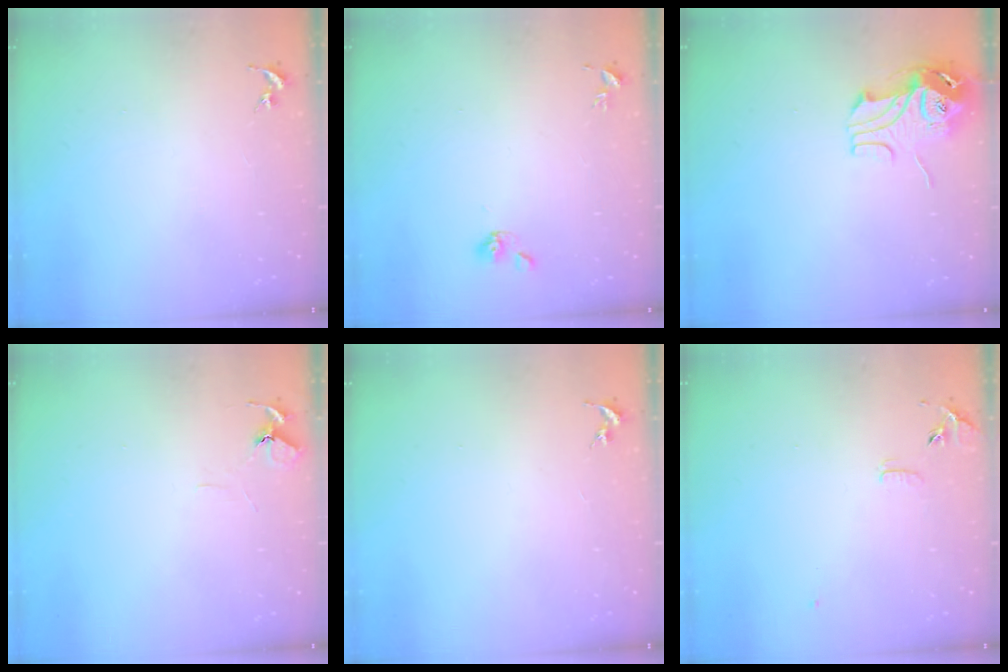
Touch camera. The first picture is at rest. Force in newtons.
{"total": 4.7, "press": 4.5, "slide": 1.3}
{"total": 10.9, "press": 10.9, "slide": 1.1}
{"total": 5.8, "press": 5.8, "slide": 0.6}
{"total": 0.0}
{"total": 6.9, "press": 6.9, "slide": 0.6}